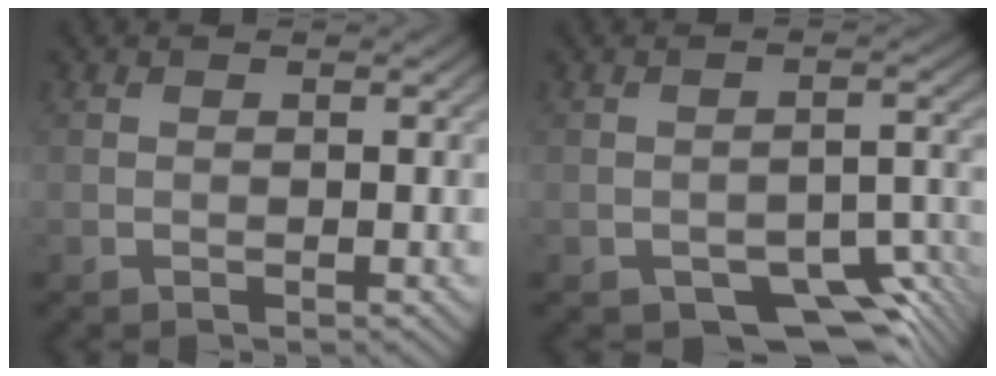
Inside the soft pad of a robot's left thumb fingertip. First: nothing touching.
{"total": 7.0, "force": [-4.8, 3.1, 4.1], "torque": [-0.047, 0.003, -0.071]}